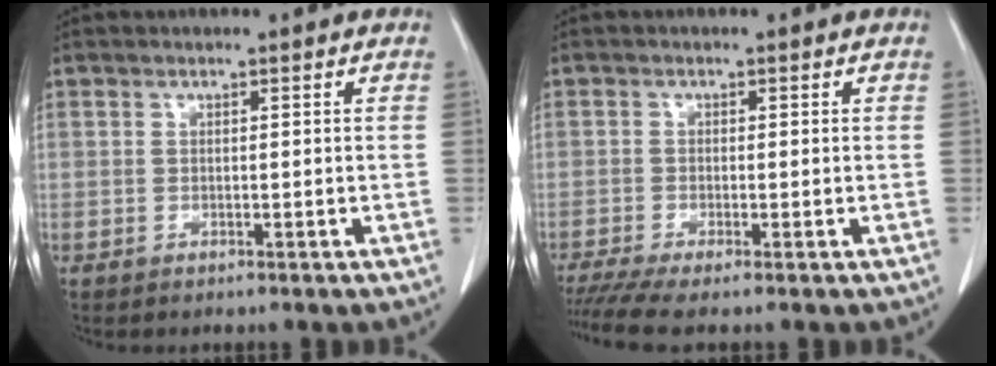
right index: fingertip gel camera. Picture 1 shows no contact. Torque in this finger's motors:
{"motor_torque": [0.72, -0.71, 0.29, 0.08]}